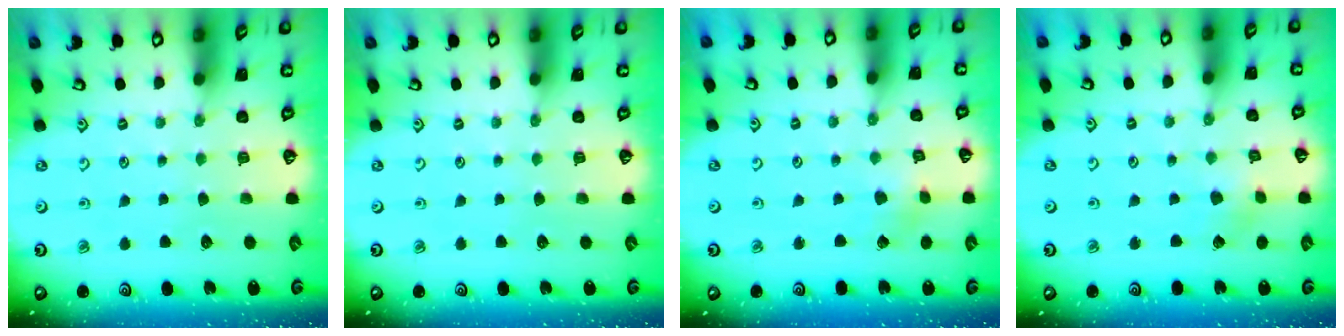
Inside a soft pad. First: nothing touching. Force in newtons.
{"total": 0.0}
{"total": 2.2, "press": 2.2, "slide": 0.2}
{"total": 2.1, "press": 2.1, "slide": 0.1}